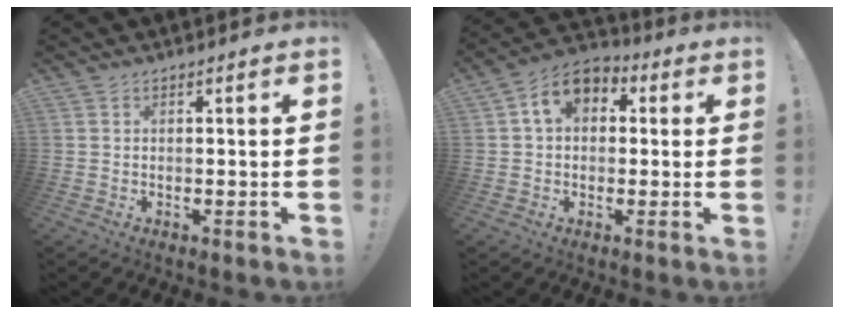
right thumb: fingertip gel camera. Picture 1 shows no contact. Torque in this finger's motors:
{"motor_torque": [1.09, 1.96, 0.96, 0.12, 0.01]}